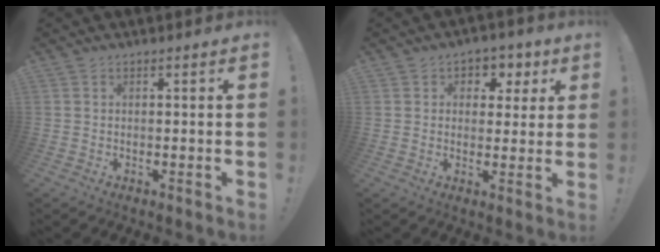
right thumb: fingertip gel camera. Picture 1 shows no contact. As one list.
[{"total": 5.1, "force": [1.5, 4.6, 1.4], "torque": [-0.005, -0.010, 0.027]}]